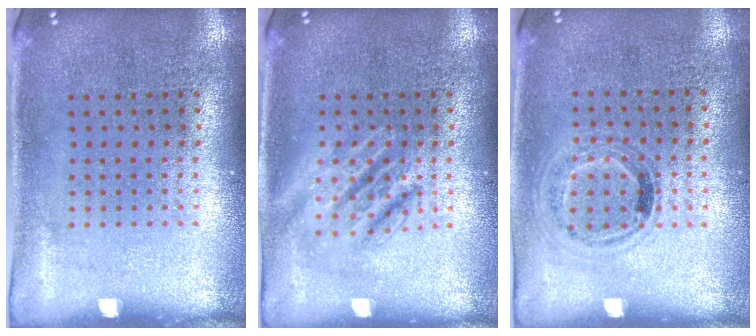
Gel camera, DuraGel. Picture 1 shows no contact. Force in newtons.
{"total": 2.8, "press": 2.8, "slide": 0.4}
{"total": 0.9, "press": 0.7, "slide": 0.5}